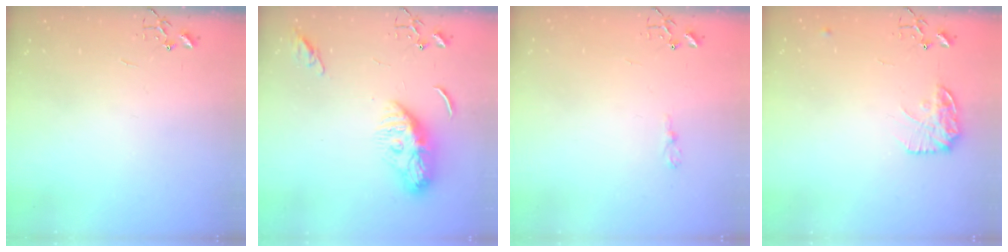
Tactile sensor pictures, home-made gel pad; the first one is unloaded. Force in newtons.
{"total": 10.8, "press": 10.7, "slide": 1.0}
{"total": 3.6, "press": 3.6, "slide": 0.4}
{"total": 12.3, "press": 12.3, "slide": 0.5}